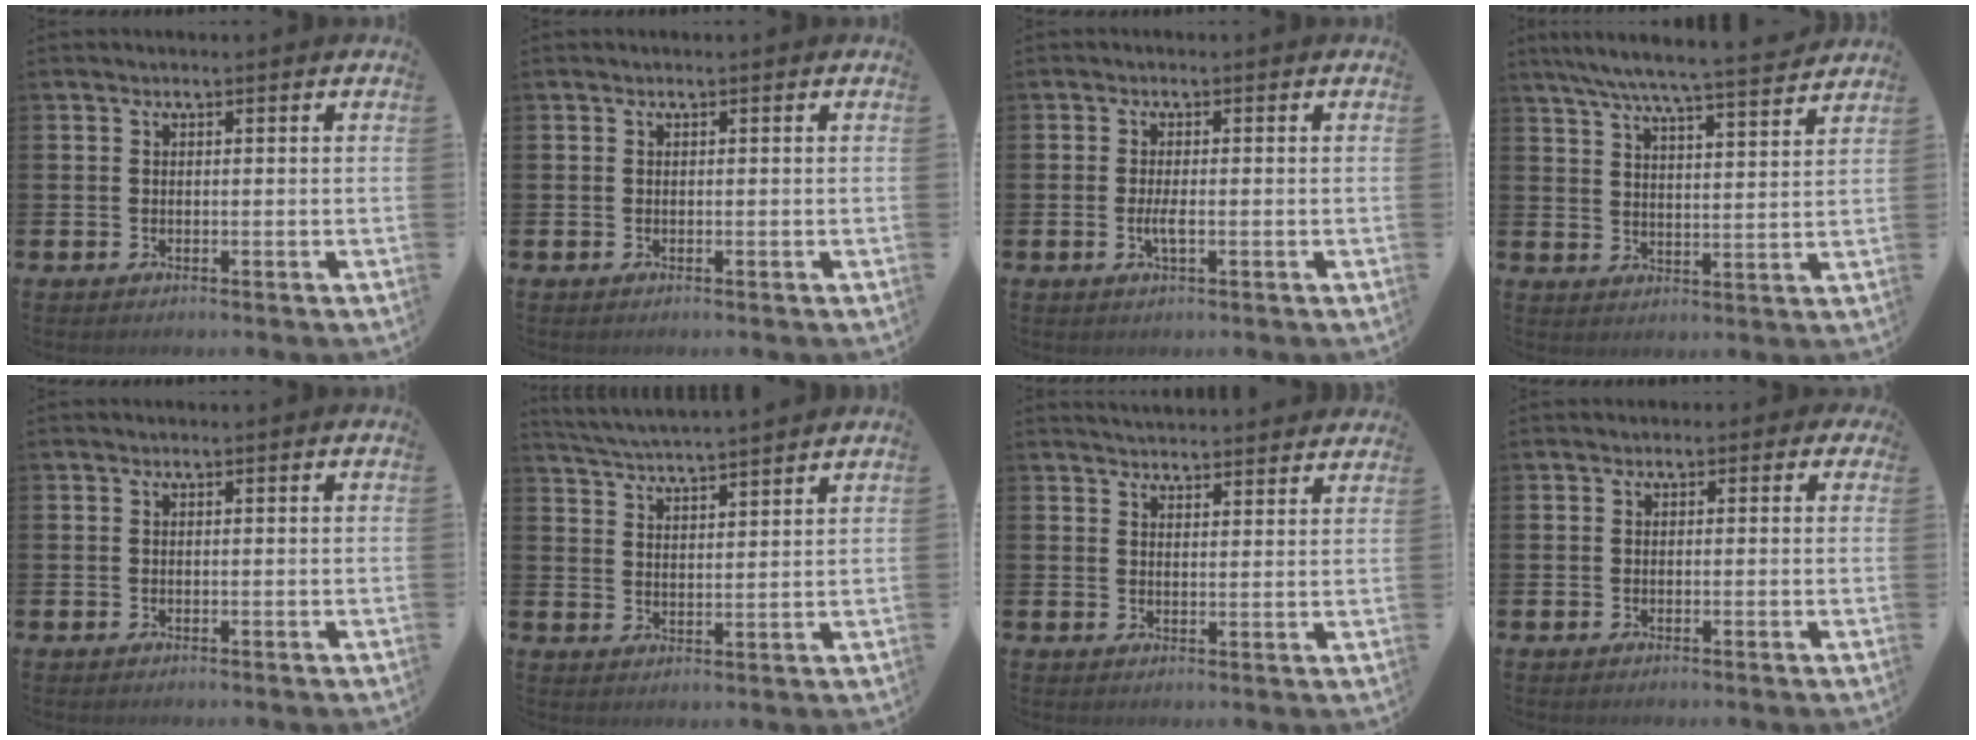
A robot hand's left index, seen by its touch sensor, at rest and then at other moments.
{"total": 0.0}
{"total": 1.9, "force": [-0.4, 0.5, 1.8], "torque": [-0.038, 0.003, -0.006]}
{"total": 7.2, "force": [6.7, 0.0, 2.6], "torque": [-0.065, -0.042, 0.115]}
{"total": 0.0}
{"total": 4.8, "force": [4.7, -0.4, 0.3], "torque": [-0.027, -0.029, 0.084]}
{"total": 3.9, "force": [3.9, 0.1, 0.0], "torque": [-0.006, -0.023, 0.071]}
{"total": 0.8, "force": [-0.3, 0.7, 0.3], "torque": [-0.004, 0.008, -0.008]}